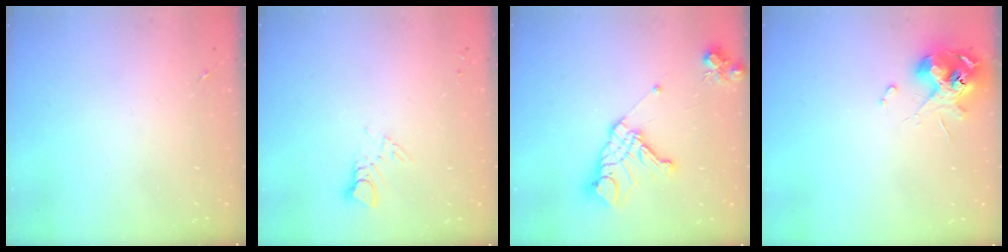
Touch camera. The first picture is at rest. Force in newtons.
{"total": 3.8, "press": 3.8, "slide": 0.3}
{"total": 15.8, "press": 15.7, "slide": 1.7}
{"total": 11.6, "press": 11.5, "slide": 1.5}